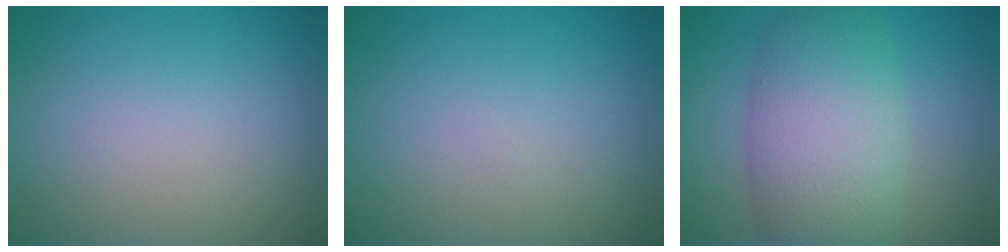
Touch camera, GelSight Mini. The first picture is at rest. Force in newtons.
{"total": 0.0}
{"total": 8.0, "press": 8.0, "slide": 0.7}